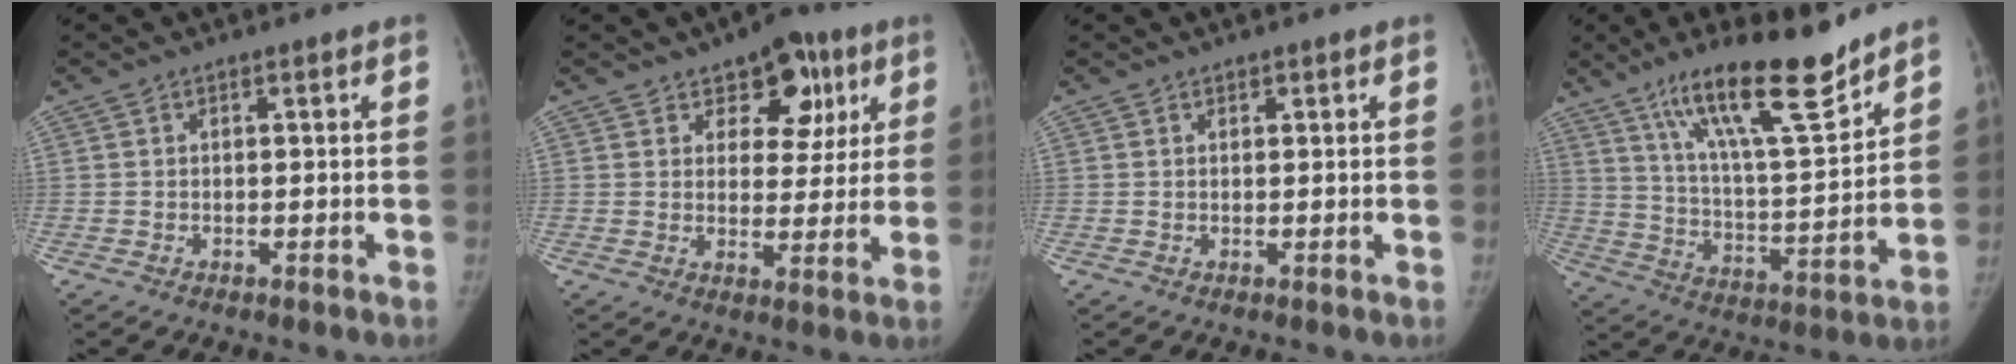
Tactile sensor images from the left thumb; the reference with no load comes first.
{"total": 10.3, "force": [5.2, 6.5, 6.0], "torque": [-0.031, -0.018, 0.071]}
{"total": 0.6, "force": [0.5, 0.4, 0.2], "torque": [0.002, -0.003, 0.006]}
{"total": 19.8, "force": [14.2, 3.9, 13.3], "torque": [-0.198, -0.073, 0.245]}